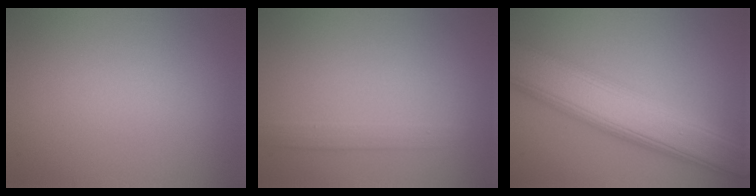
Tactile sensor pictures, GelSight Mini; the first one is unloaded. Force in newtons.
{"total": 1.5, "press": 1.5, "slide": 0.2}
{"total": 9.2, "press": 9.2, "slide": 0.2}